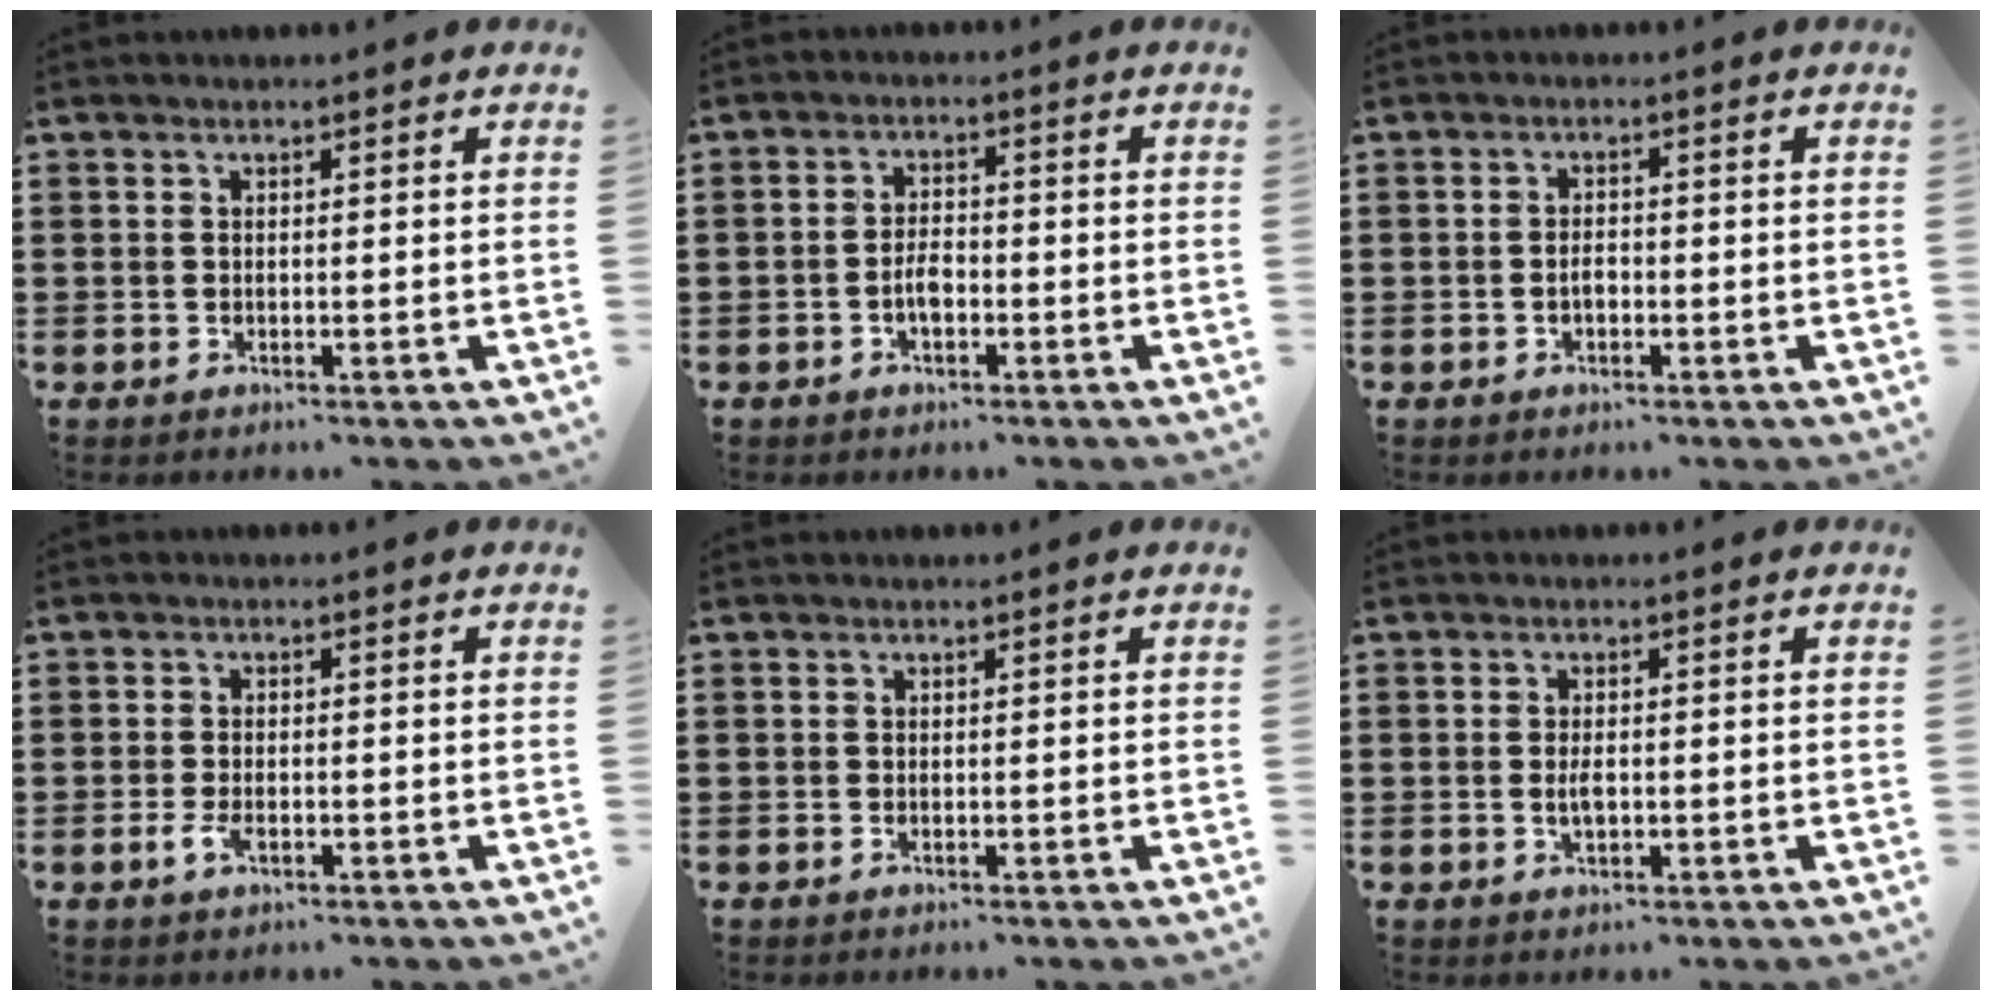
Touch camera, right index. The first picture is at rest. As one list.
[{"total": 3.0, "force": [-1.1, 1.5, 2.4], "torque": [-0.053, 0.003, -0.023]}, {"total": 1.6, "force": [-0.5, 0.8, 1.3], "torque": [-0.026, 0.002, -0.009]}, {"total": 2.3, "force": [-0.9, 1.1, 1.9], "torque": [-0.050, -0.006, -0.020]}, {"total": 0.0}, {"total": 2.4, "force": [-0.2, 1.0, 2.2], "torque": [-0.040, 0.000, -0.003]}]